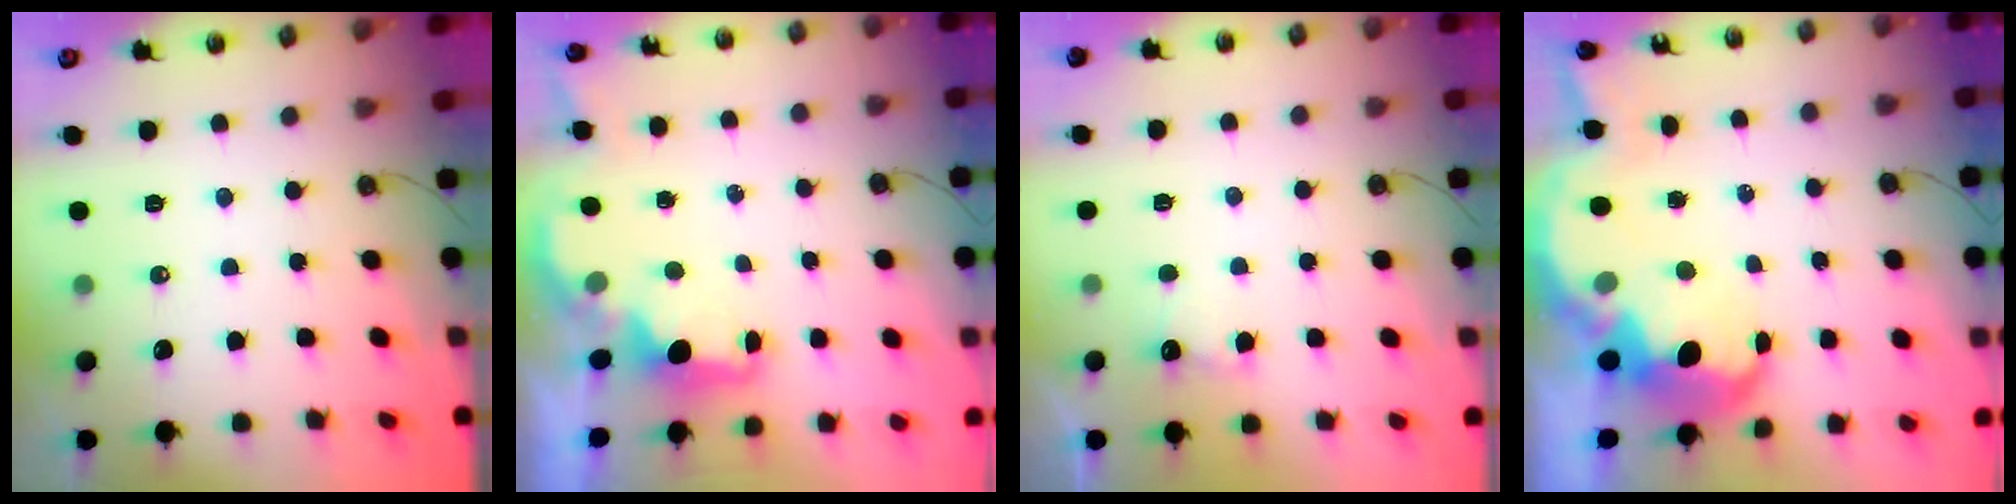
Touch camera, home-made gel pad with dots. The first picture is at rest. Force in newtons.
{"total": 2.0, "press": 1.9, "slide": 0.7}
{"total": 4.9, "press": 4.8, "slide": 1.0}
{"total": 12.3, "press": 12.2, "slide": 0.9}